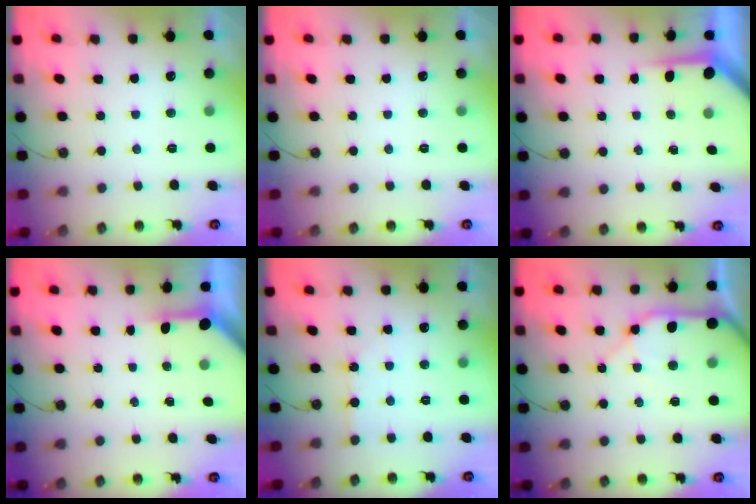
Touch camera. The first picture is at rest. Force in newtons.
{"total": 0.0}
{"total": 4.0, "press": 4.0, "slide": 0.3}
{"total": 3.3, "press": 3.3, "slide": 0.4}
{"total": 3.8, "press": 3.7, "slide": 0.5}
{"total": 12.4, "press": 12.3, "slide": 1.9}